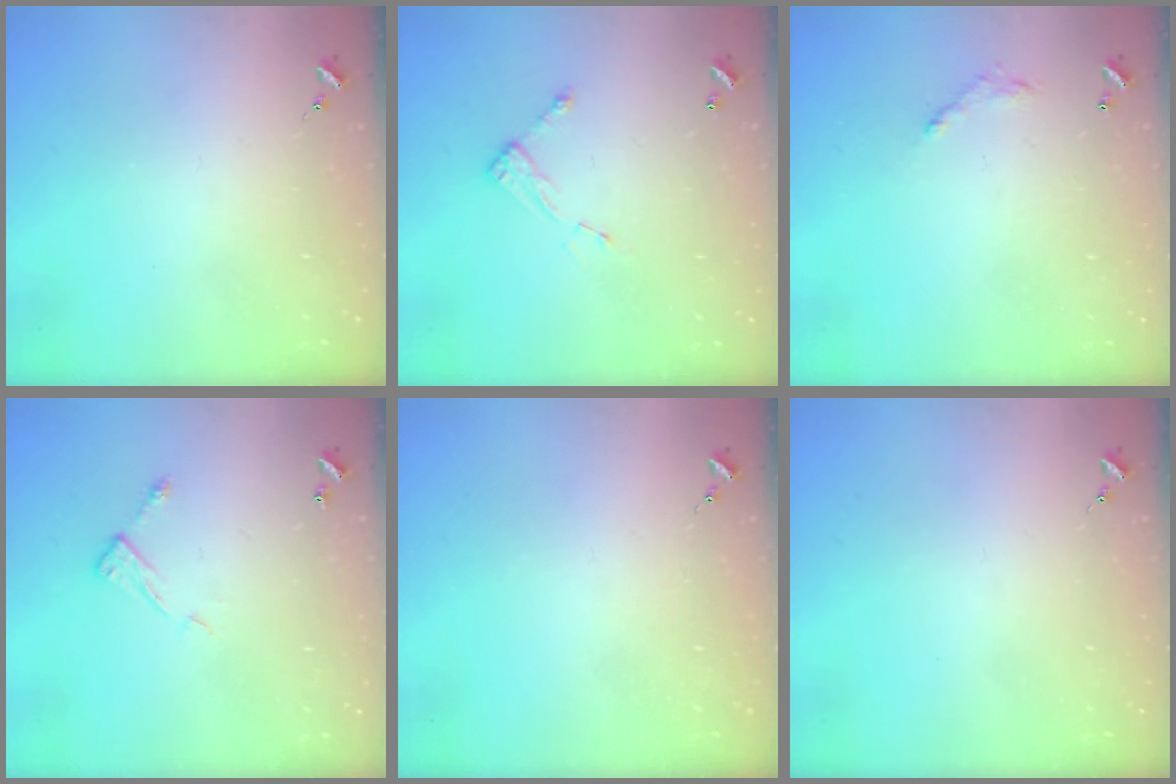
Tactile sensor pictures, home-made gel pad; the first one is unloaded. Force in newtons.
{"total": 4.7, "press": 4.6, "slide": 0.4}
{"total": 6.2, "press": 6.2, "slide": 0.4}
{"total": 6.5, "press": 6.5, "slide": 0.3}
{"total": 0.0}
{"total": 0.0}